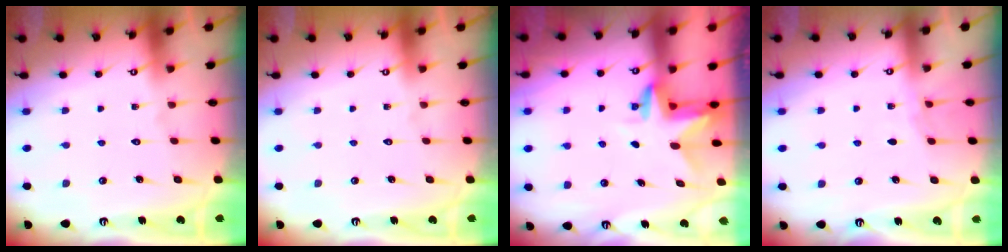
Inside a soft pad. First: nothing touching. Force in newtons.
{"total": 0.0}
{"total": 3.0, "press": 3.0, "slide": 0.2}
{"total": 2.8, "press": 2.7, "slide": 0.4}